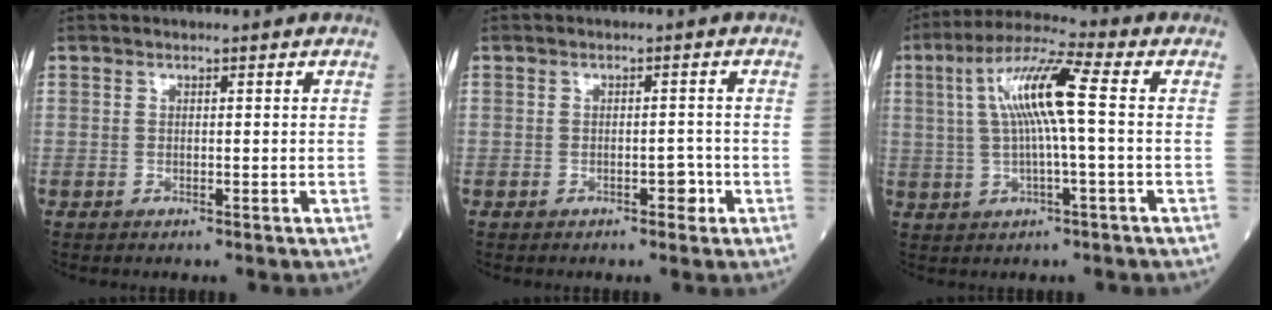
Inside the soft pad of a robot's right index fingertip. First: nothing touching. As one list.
[{"total": 2.0, "force": [-0.9, 1.0, 1.5], "torque": [-0.018, 0.003, -0.011]}, {"total": 10.5, "force": [1.3, 0.5, 10.4], "torque": [-0.202, 0.023, 0.023]}]